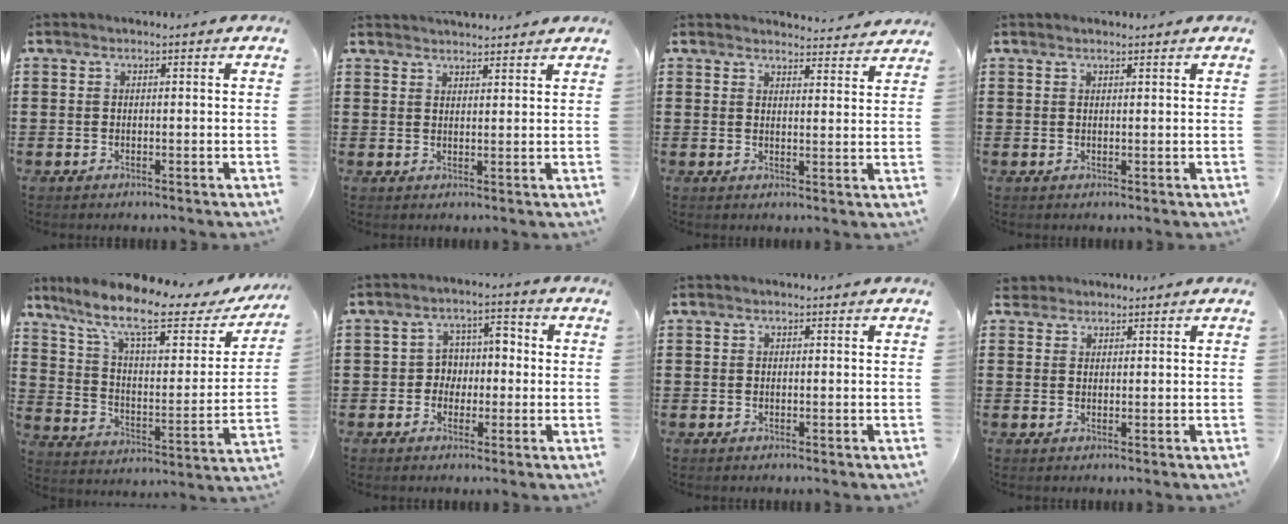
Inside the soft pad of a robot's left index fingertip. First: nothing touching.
{"total": 2.5, "force": [2.5, 0.0, -0.1], "torque": [-0.005, -0.004, 0.049]}
{"total": 3.3, "force": [3.3, 0.0, 0.3], "torque": [-0.008, -0.020, 0.059]}
{"total": 1.0, "force": [0.9, 0.0, 0.4], "torque": [-0.009, 0.000, 0.017]}
{"total": 11.8, "force": [8.4, 2.3, 7.9], "torque": [-0.175, -0.042, 0.137]}
{"total": 4.2, "force": [-0.8, 3.7, 1.9], "torque": [-0.052, 0.014, -0.023]}
{"total": 0.0}
{"total": 2.0, "force": [1.8, 1.0, 0.1], "torque": [-0.009, 0.006, 0.035]}